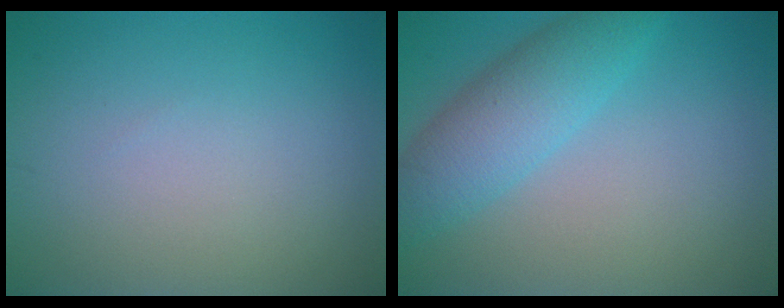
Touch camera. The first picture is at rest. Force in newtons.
{"total": 5.0, "press": 5.0, "slide": 0.2}